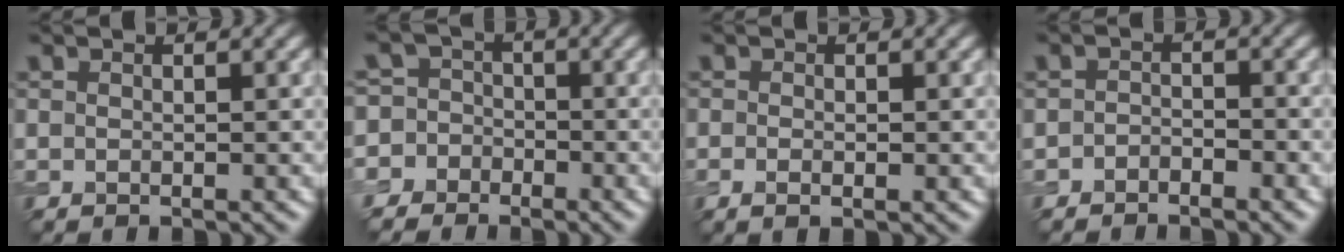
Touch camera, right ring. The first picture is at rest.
{"total": 7.4, "force": [-3.8, 6.3, 0.4], "torque": [0.004, 0.007, -0.095]}
{"total": 1.0, "force": [-0.3, 0.3, 0.9], "torque": [-0.019, -0.005, -0.005]}
{"total": 1.3, "force": [-1.1, 0.6, 0.3], "torque": [-0.003, 0.004, -0.023]}